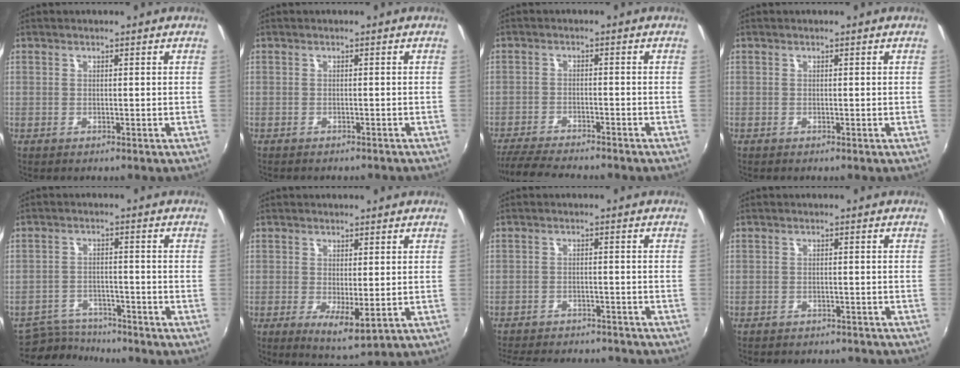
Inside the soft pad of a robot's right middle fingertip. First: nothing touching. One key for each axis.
{"total": 2.7, "fx": -2.4, "fy": 0.8, "fz": 0.9, "tx": -0.020, "ty": -0.011, "tz": -0.033}
{"total": 9.9, "fx": -9.0, "fy": 1.1, "fz": 4.1, "tx": -0.101, "ty": -0.021, "tz": -0.148}
{"total": 0.0}
{"total": 7.4, "fx": -7.2, "fy": 1.8, "fz": 0.8, "tx": -0.038, "ty": 0.001, "tz": -0.120}
{"total": 4.9, "fx": -0.8, "fy": 1.4, "fz": 4.6, "tx": -0.078, "ty": -0.019, "tz": -0.007}
{"total": 16.9, "fx": -14.7, "fy": 5.4, "fz": 6.6, "tx": -0.144, "ty": -0.009, "tz": -0.199}
{"total": 9.1, "fx": -8.2, "fy": 2.8, "fz": 3.0, "tx": -0.071, "ty": -0.011, "tz": -0.105}